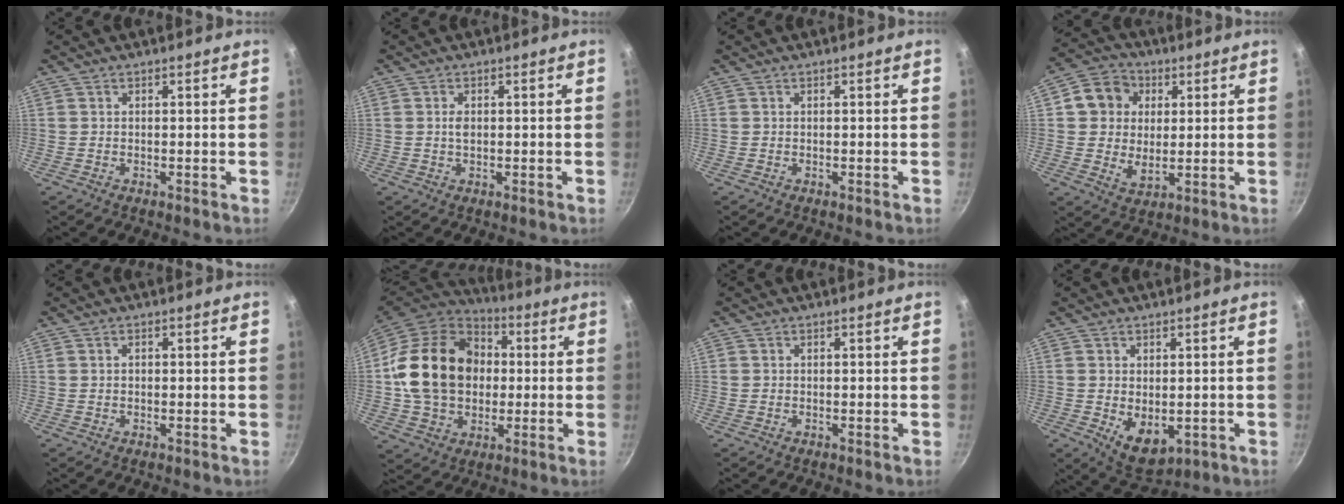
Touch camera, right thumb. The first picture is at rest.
{"total": 1.5, "force": [0.1, 0.9, 1.2], "torque": [-0.021, -0.001, 0.003]}
{"total": 0.0}
{"total": 11.1, "force": [2.5, 9.3, 5.5], "torque": [-0.061, -0.003, 0.038]}
{"total": 0.7, "force": [0.1, 0.5, 0.5], "torque": [-0.009, 0.002, 0.002]}
{"total": 21.9, "force": [0.4, 16.9, 13.9], "torque": [-0.240, 0.022, 0.009]}
{"total": 0.0}
{"total": 7.5, "force": [-1.5, 4.5, 5.8], "torque": [-0.080, -0.012, -0.004]}